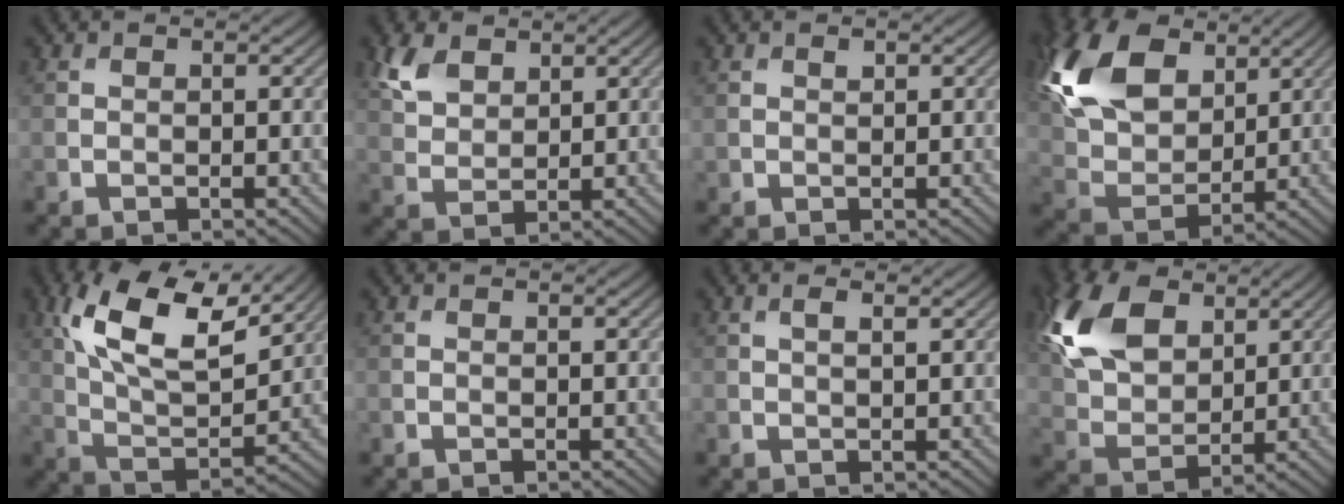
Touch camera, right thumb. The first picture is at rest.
{"total": 5.2, "force": [3.2, 3.1, 2.7], "torque": [-0.071, 0.002, 0.070]}
{"total": 0.7, "force": [0.5, 0.4, 0.4], "torque": [-0.007, -0.002, 0.011]}
{"total": 15.0, "force": [6.6, 9.2, 9.8], "torque": [-0.246, 0.029, 0.120]}
{"total": 13.6, "force": [6.9, 6.0, 10.1], "torque": [-0.213, 0.007, 0.132]}
{"total": 0.0}
{"total": 1.3, "force": [0.7, 0.2, 1.1], "torque": [-0.021, 0.000, 0.014]}
{"total": 13.0, "force": [5.5, 8.0, 8.7], "torque": [-0.228, 0.026, 0.104]}